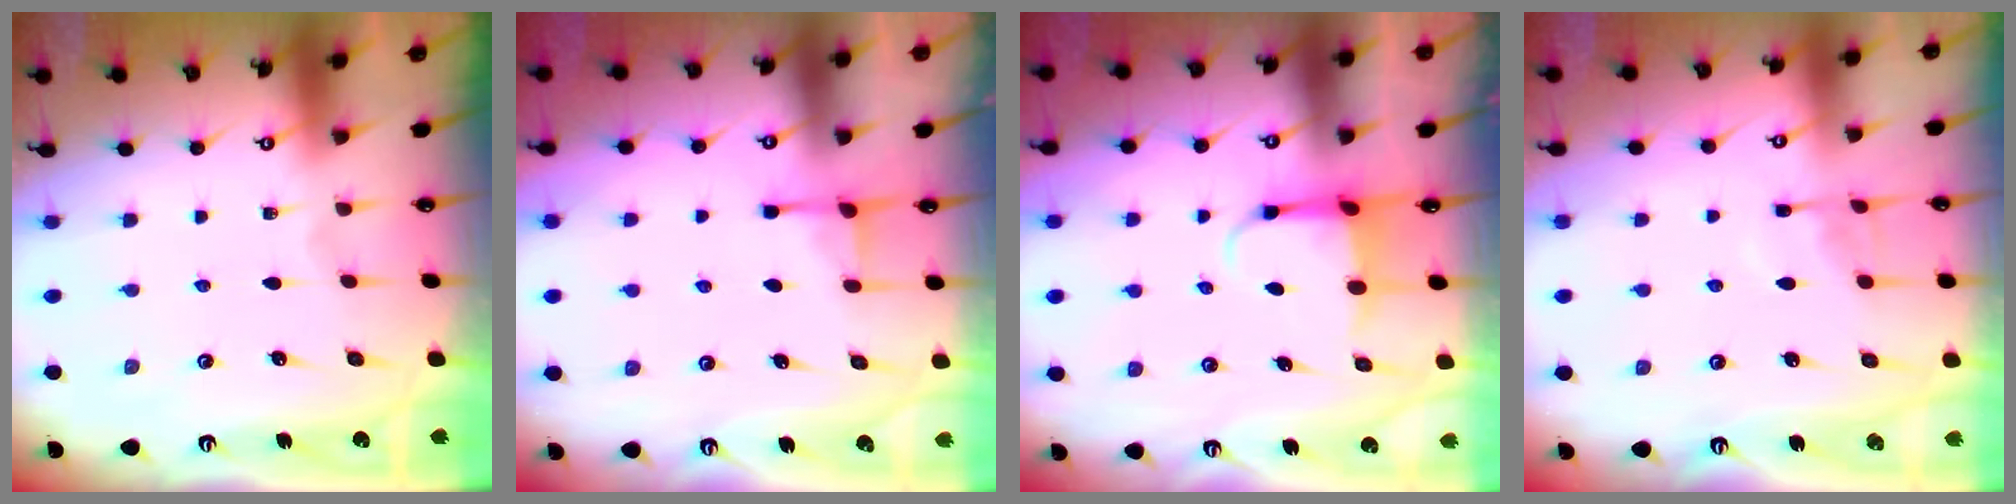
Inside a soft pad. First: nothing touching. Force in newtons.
{"total": 2.9, "press": 2.8, "slide": 0.5}
{"total": 3.9, "press": 3.8, "slide": 1.0}
{"total": 6.4, "press": 6.3, "slide": 0.6}